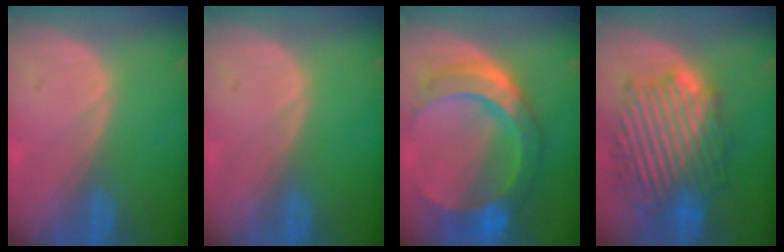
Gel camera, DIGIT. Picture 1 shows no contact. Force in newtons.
{"total": 0.0}
{"total": 10.8, "press": 10.7, "slide": 1.1}
{"total": 13.2, "press": 13.2, "slide": 1.0}